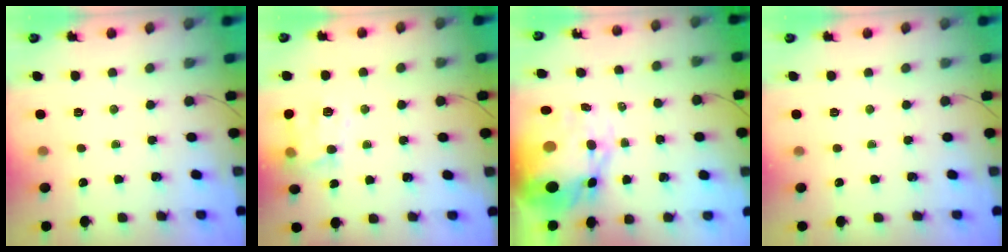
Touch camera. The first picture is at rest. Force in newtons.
{"total": 13.3, "press": 13.3, "slide": 0.6}
{"total": 16.3, "press": 15.8, "slide": 3.8}
{"total": 0.0}